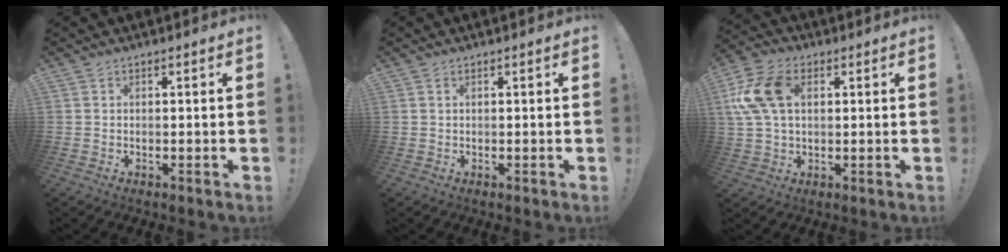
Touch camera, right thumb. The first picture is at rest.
{"total": 0.0}
{"total": 15.1, "force": [3.2, 9.6, 11.1], "torque": [-0.214, 0.004, 0.063]}